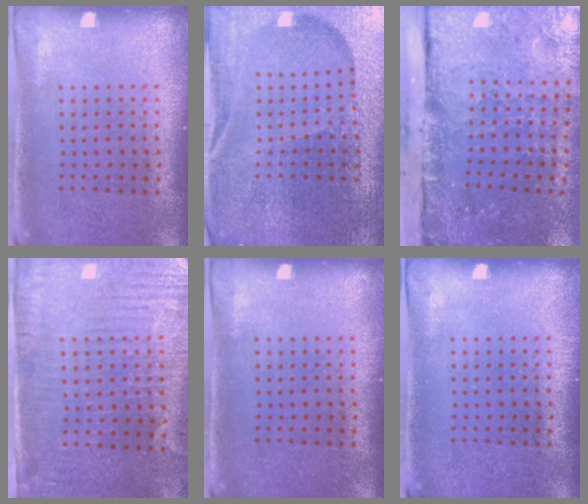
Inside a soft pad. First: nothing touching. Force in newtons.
{"total": 5.1, "press": 4.8, "slide": 1.8}
{"total": 4.7, "press": 3.6, "slide": 3.1}
{"total": 3.2, "press": 2.9, "slide": 1.3}
{"total": 0.0}
{"total": 0.0}